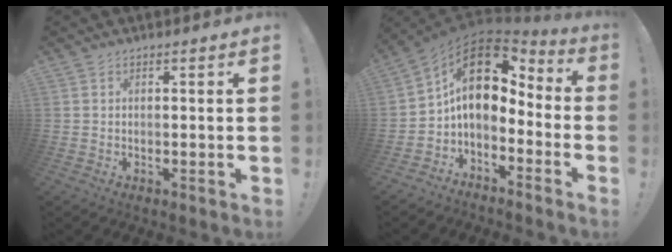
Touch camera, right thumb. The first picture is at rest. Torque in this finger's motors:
{"motor_torque": [2.69, 2.32, 1.40, -0.51, 0.07]}